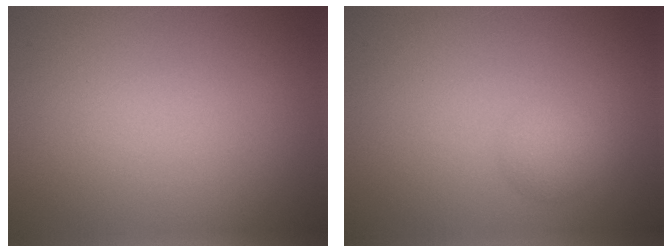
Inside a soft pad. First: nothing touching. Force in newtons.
{"total": 1.7, "press": 1.7, "slide": 0.1}